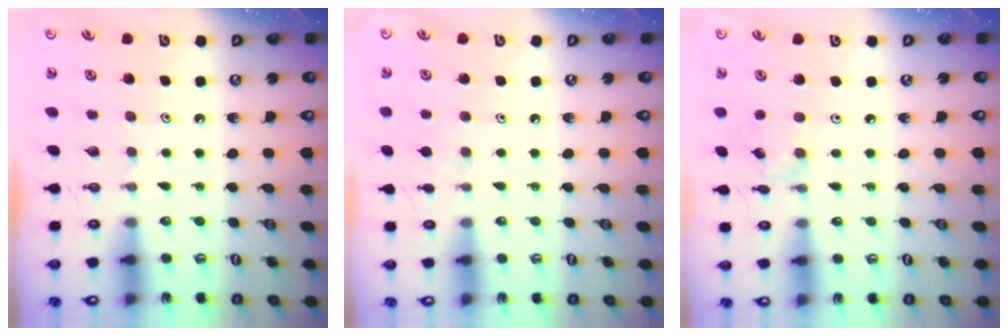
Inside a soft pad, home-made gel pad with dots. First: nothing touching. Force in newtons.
{"total": 2.9, "press": 2.8, "slide": 0.6}
{"total": 1.5, "press": 1.4, "slide": 0.4}